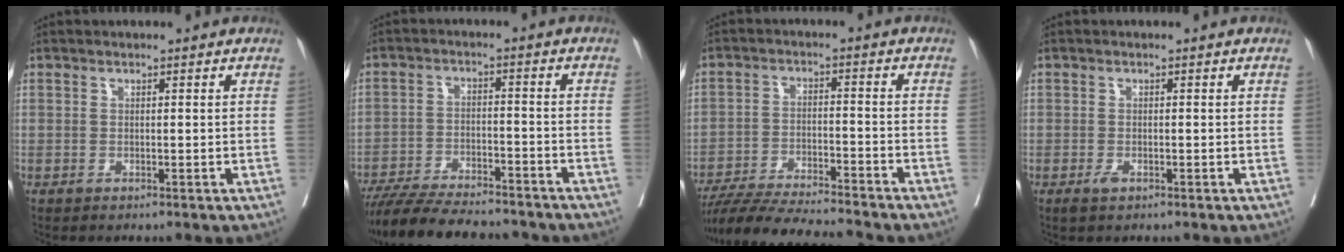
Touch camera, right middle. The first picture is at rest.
{"total": 16.7, "force": [-14.8, 3.1, 7.2], "torque": [-0.130, -0.014, -0.221]}
{"total": 13.9, "force": [-12.7, 0.1, 5.6], "torque": [-0.085, -0.016, -0.207]}
{"total": 1.3, "force": [-0.7, 0.5, 0.9], "torque": [-0.016, -0.001, -0.008]}